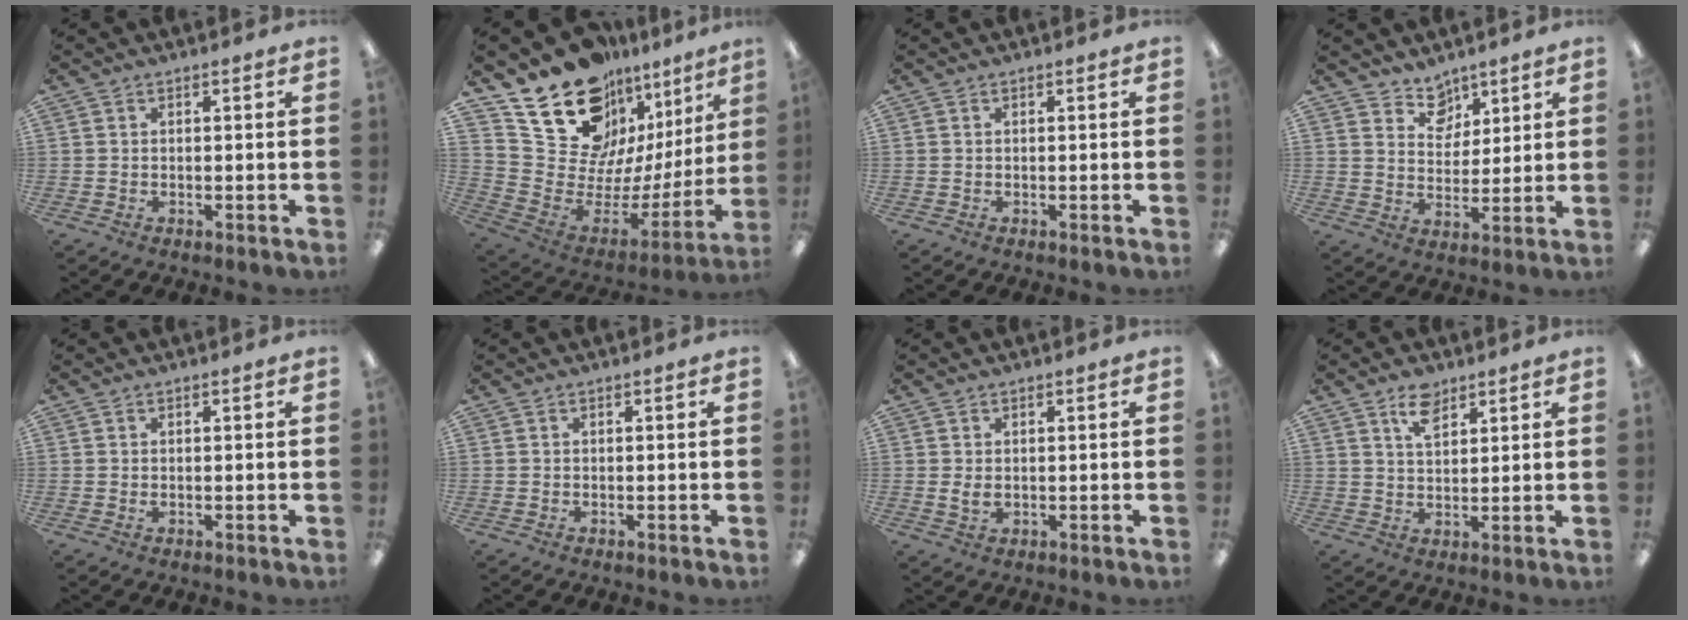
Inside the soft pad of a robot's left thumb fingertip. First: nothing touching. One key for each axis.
{"total": 20.0, "fx": 14.8, "fy": 11.2, "fz": 7.3, "tx": -0.116, "ty": -0.123, "tz": 0.286}
{"total": 0.0}
{"total": 7.4, "fx": 5.7, "fy": 4.7, "fz": 0.7, "tx": -0.011, "ty": -0.039, "tz": 0.106}
{"total": 0.5, "fx": 0.3, "fy": 0.3, "fz": 0.4, "tx": 0.000, "ty": -0.002, "tz": 0.003}
{"total": 0.0}
{"total": 2.4, "fx": 0.2, "fy": 1.6, "fz": 1.8, "tx": -0.027, "ty": 0.000, "tz": 0.002}
{"total": 6.0, "fx": 4.1, "fy": 3.0, "fz": 3.3, "tx": -0.049, "ty": -0.012, "tz": 0.070}